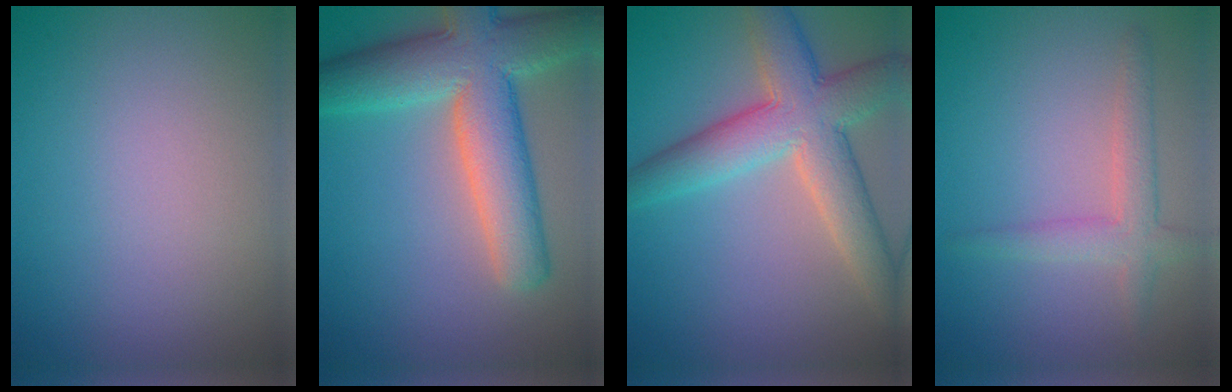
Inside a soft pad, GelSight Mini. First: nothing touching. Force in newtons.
{"total": 9.8, "press": 9.7, "slide": 0.6}
{"total": 8.0, "press": 8.0, "slide": 0.3}
{"total": 2.9, "press": 2.8, "slide": 0.1}